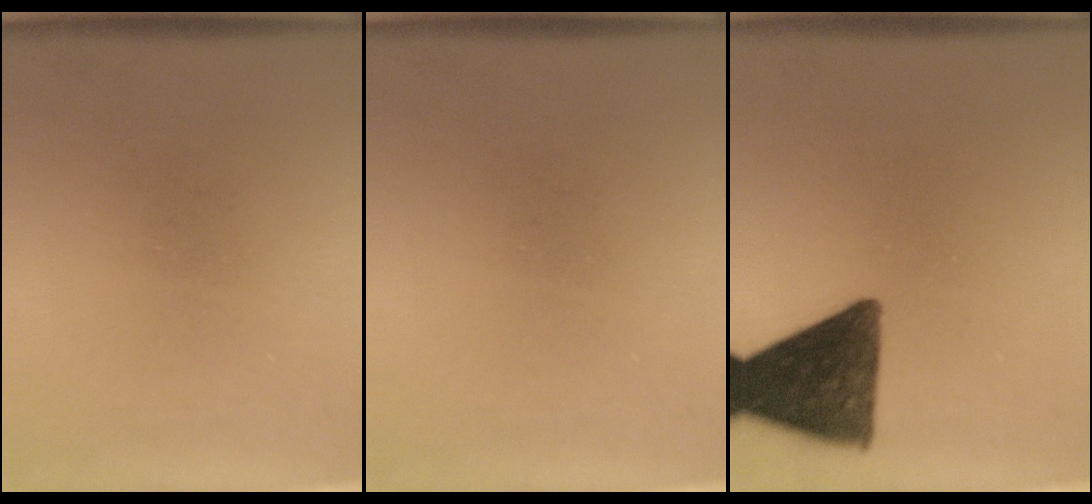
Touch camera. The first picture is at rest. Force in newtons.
{"total": 0.0}
{"total": 13.0}